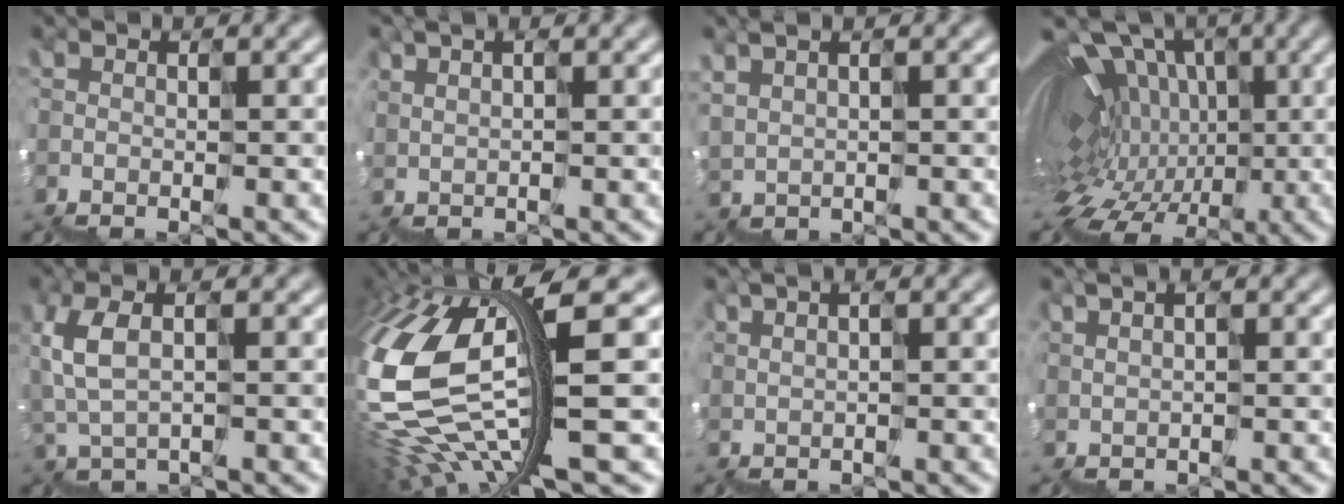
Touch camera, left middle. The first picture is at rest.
{"total": 2.4, "force": [1.0, 1.1, 1.9], "torque": [0.005, 0.019, 0.020]}
{"total": 1.9, "force": [1.6, 0.3, 0.8], "torque": [0.003, 0.026, 0.035]}
{"total": 11.4, "force": [1.7, 8.0, 7.9], "torque": [-0.127, 0.043, 0.033]}
{"total": 2.2, "force": [1.4, 0.3, 1.6], "torque": [-0.059, 0.017, 0.028]}
{"total": 11.6, "force": [0.3, 2.9, 11.2], "torque": [-0.267, -0.012, 0.045]}
{"total": 2.5, "force": [1.0, 1.1, 2.0], "torque": [0.000, 0.017, 0.018]}
{"total": 2.0, "force": [0.8, 0.8, 1.6], "torque": [0.005, 0.015, 0.015]}